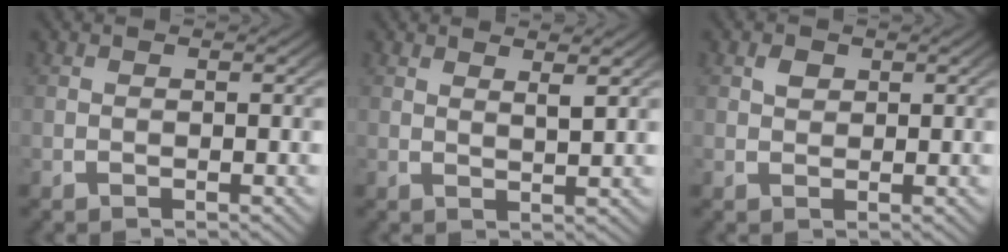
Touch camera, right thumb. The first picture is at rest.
{"total": 1.9, "force": [1.7, 0.2, 0.8], "torque": [-0.015, -0.002, 0.033]}
{"total": 1.2, "force": [0.7, 0.8, 0.4], "torque": [-0.003, -0.001, 0.017]}